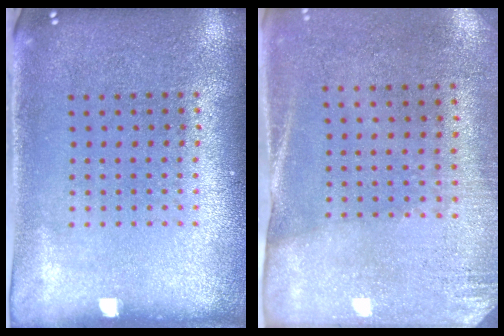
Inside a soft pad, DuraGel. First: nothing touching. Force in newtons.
{"total": 2.7, "press": 2.4, "slide": 1.3}